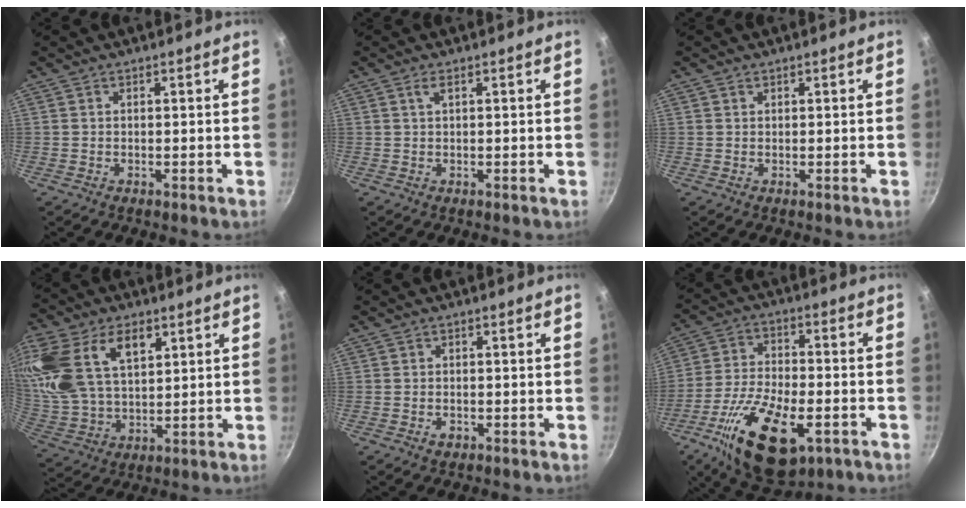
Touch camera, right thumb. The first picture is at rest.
{"total": 1.1, "force": [0.5, 0.2, 1.0], "torque": [-0.021, 0.001, 0.013]}
{"total": 0.6, "force": [0.3, 0.4, 0.1], "torque": [0.001, 0.001, 0.006]}
{"total": 22.6, "force": [9.6, 13.6, 15.3], "torque": [-0.324, -0.004, 0.189]}
{"total": 1.7, "force": [-0.7, 1.3, 0.9], "torque": [-0.011, 0.002, -0.010]}
{"total": 19.5, "force": [-8.0, 9.3, 15.2], "torque": [-0.258, 0.015, -0.134]}